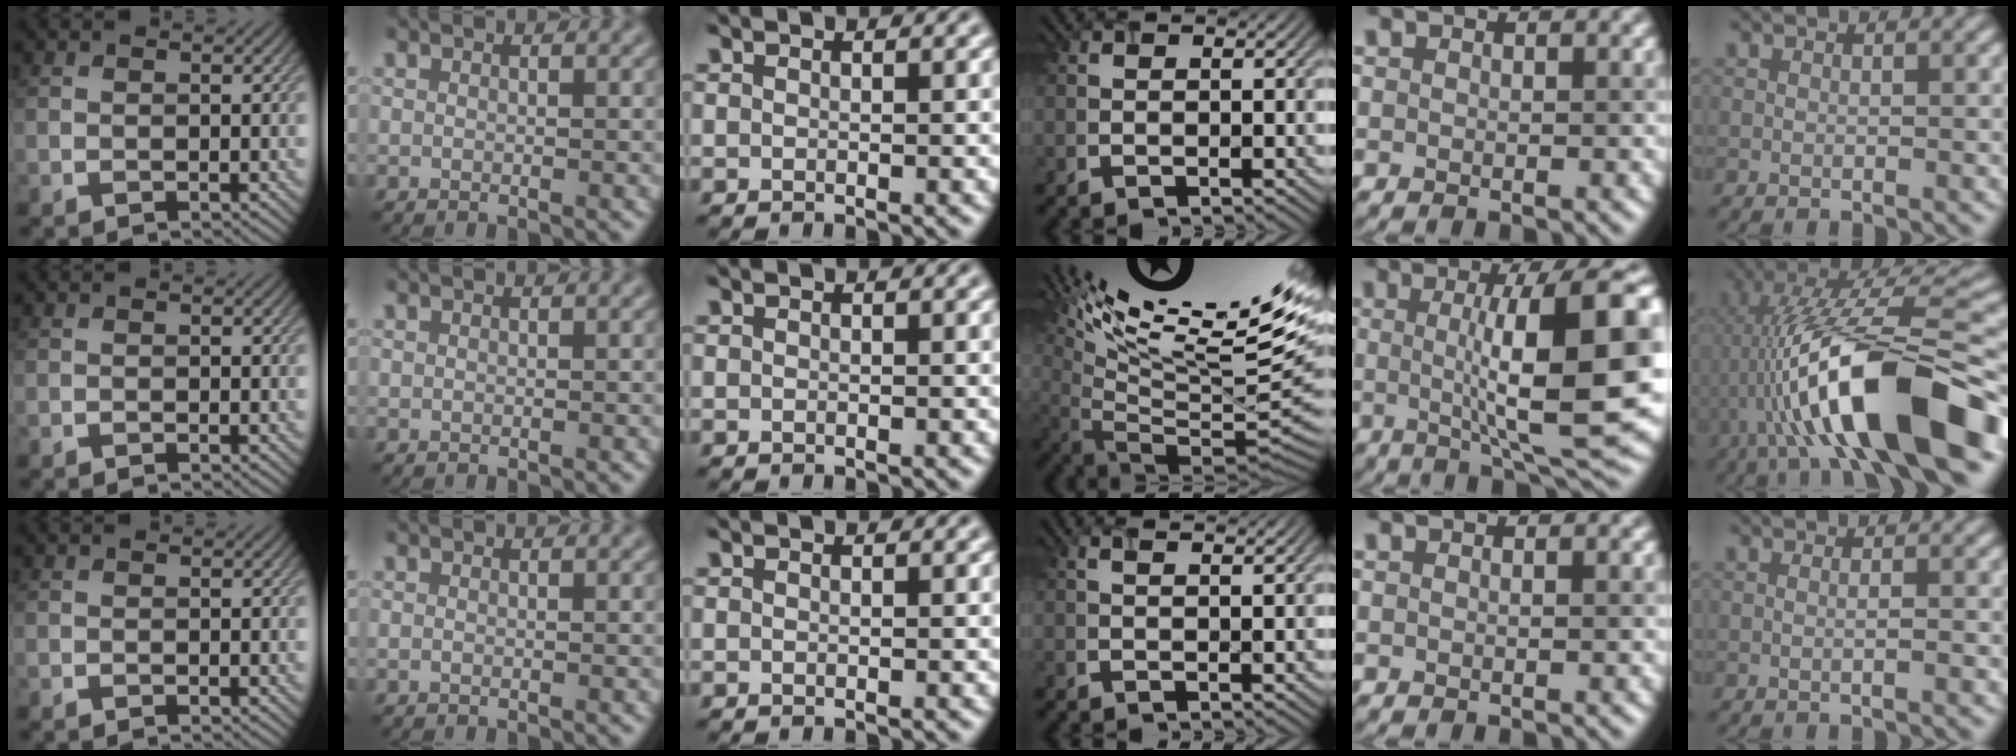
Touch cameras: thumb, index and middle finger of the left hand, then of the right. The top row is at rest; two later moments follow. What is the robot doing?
{"motion": "screw", "object": "timer"}